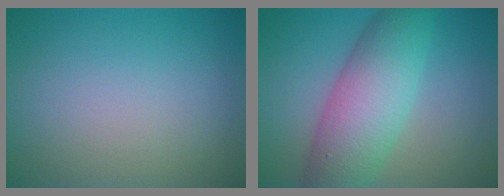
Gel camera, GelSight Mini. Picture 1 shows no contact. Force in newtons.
{"total": 8.4, "press": 8.4, "slide": 0.1}